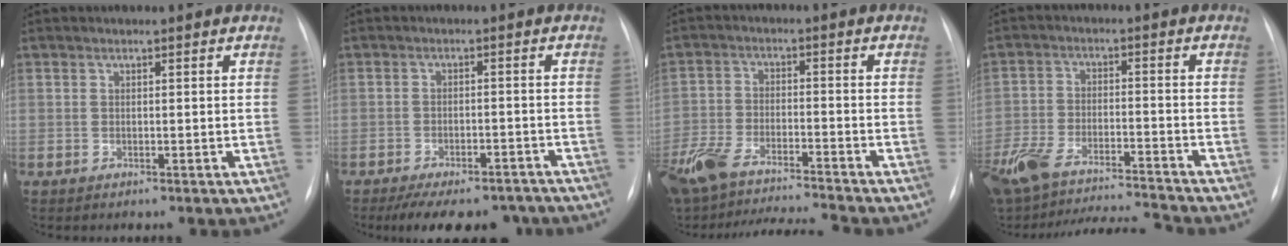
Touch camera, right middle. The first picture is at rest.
{"total": 13.2, "force": [-10.9, 5.3, 5.4], "torque": [-0.089, 0.007, -0.141]}
{"total": 13.8, "force": [-12.4, 0.7, 6.0], "torque": [-0.120, 0.004, -0.215]}
{"total": 15.9, "force": [-14.7, 1.0, 6.1], "torque": [-0.130, 0.003, -0.243]}